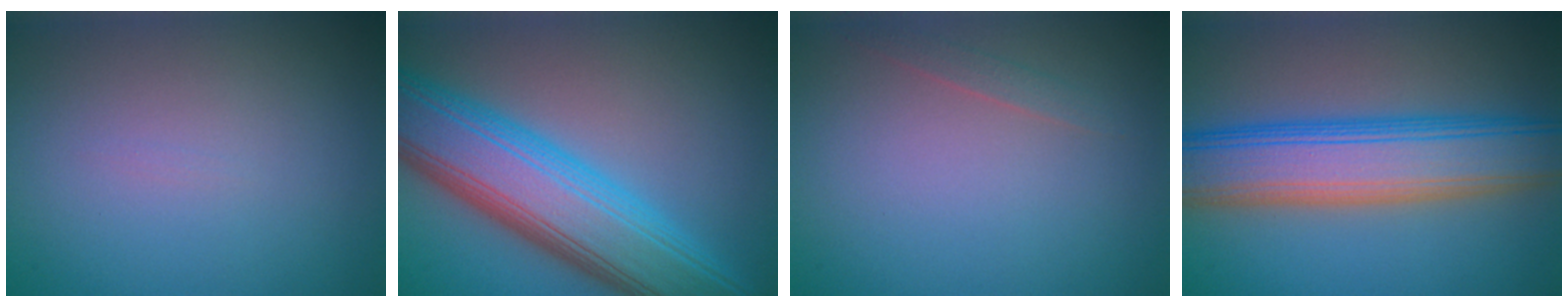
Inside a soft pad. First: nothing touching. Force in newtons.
{"total": 11.1, "press": 11.1, "slide": 0.3}
{"total": 0.8, "press": 0.8, "slide": 0.0}
{"total": 8.9, "press": 8.9, "slide": 0.4}